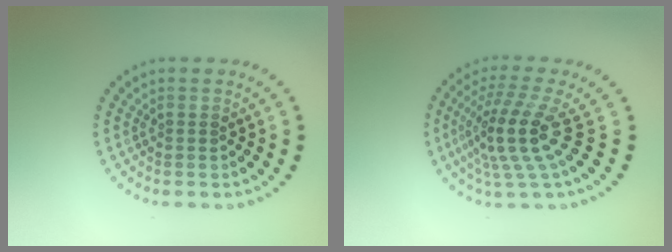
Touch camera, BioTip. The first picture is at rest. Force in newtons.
{"total": 4.8, "press": 3.5, "slide": 3.3}